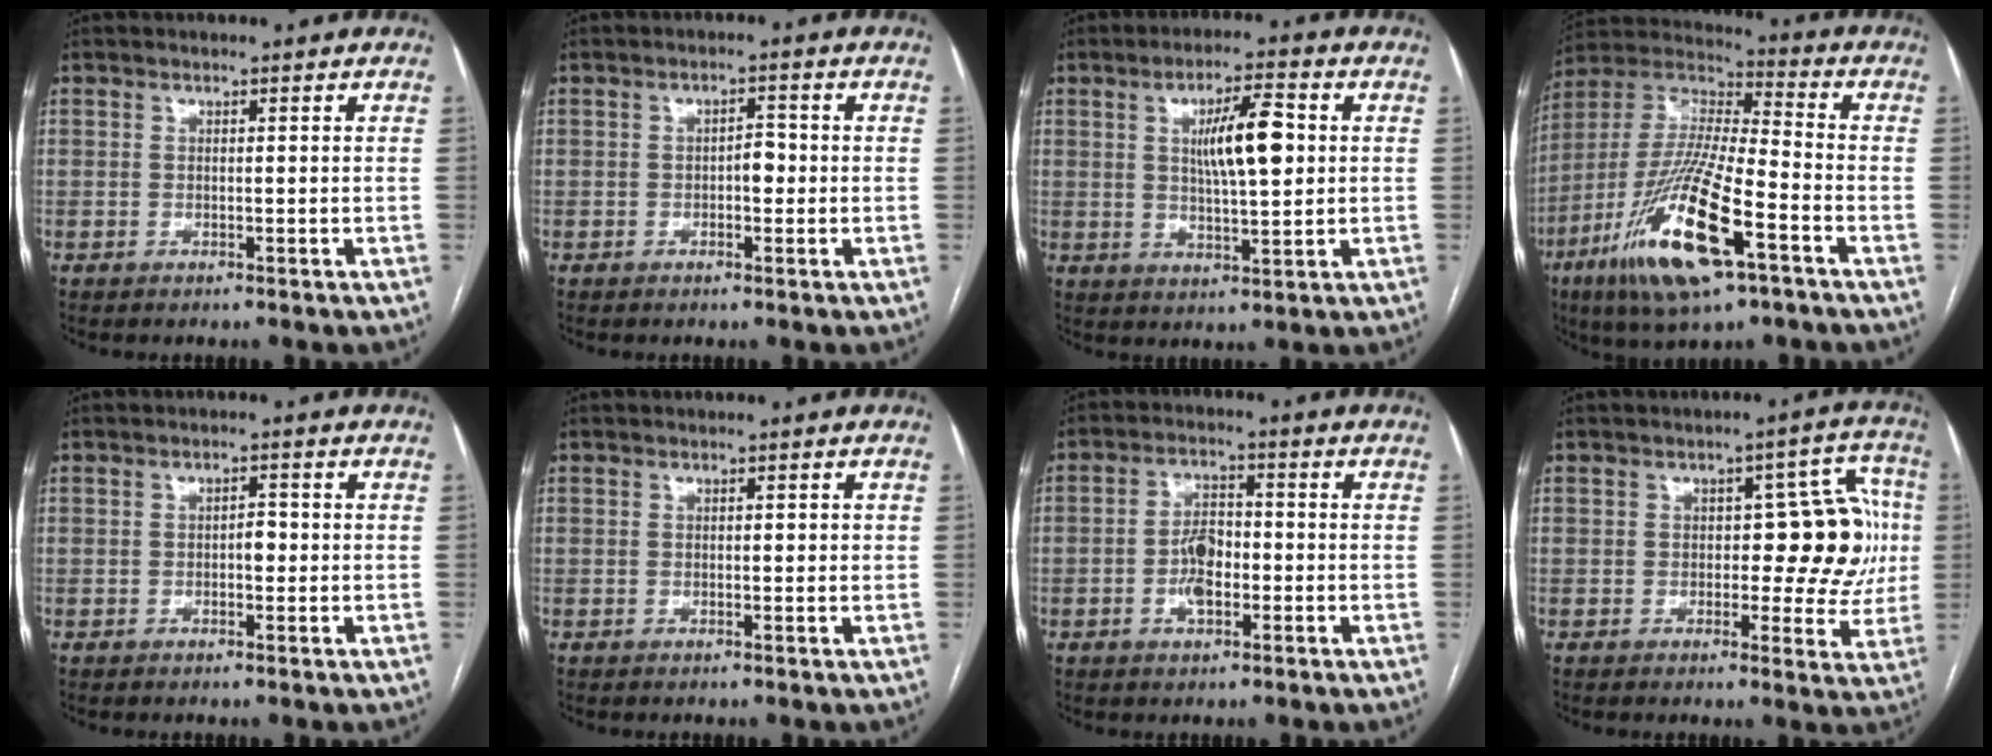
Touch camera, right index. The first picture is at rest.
{"total": 2.2, "force": [-0.4, 1.0, 1.9], "torque": [-0.023, 0.006, -0.006]}
{"total": 8.7, "force": [1.7, 1.7, 8.3], "torque": [-0.143, 0.007, 0.032]}
{"total": 20.3, "force": [-9.2, 3.6, 17.8], "torque": [-0.391, -0.037, -0.166]}
{"total": 1.7, "force": [-0.2, 0.8, 1.5], "torque": [-0.019, 0.004, -0.003]}
{"total": 2.1, "force": [0.8, 1.1, 1.6], "torque": [-0.014, -0.003, 0.005]}
{"total": 5.5, "force": [-1.4, 2.8, 4.5], "torque": [-0.090, 0.009, -0.027]}
{"total": 11.0, "force": [0.5, 5.1, 9.8], "torque": [-0.095, 0.033, 0.010]}